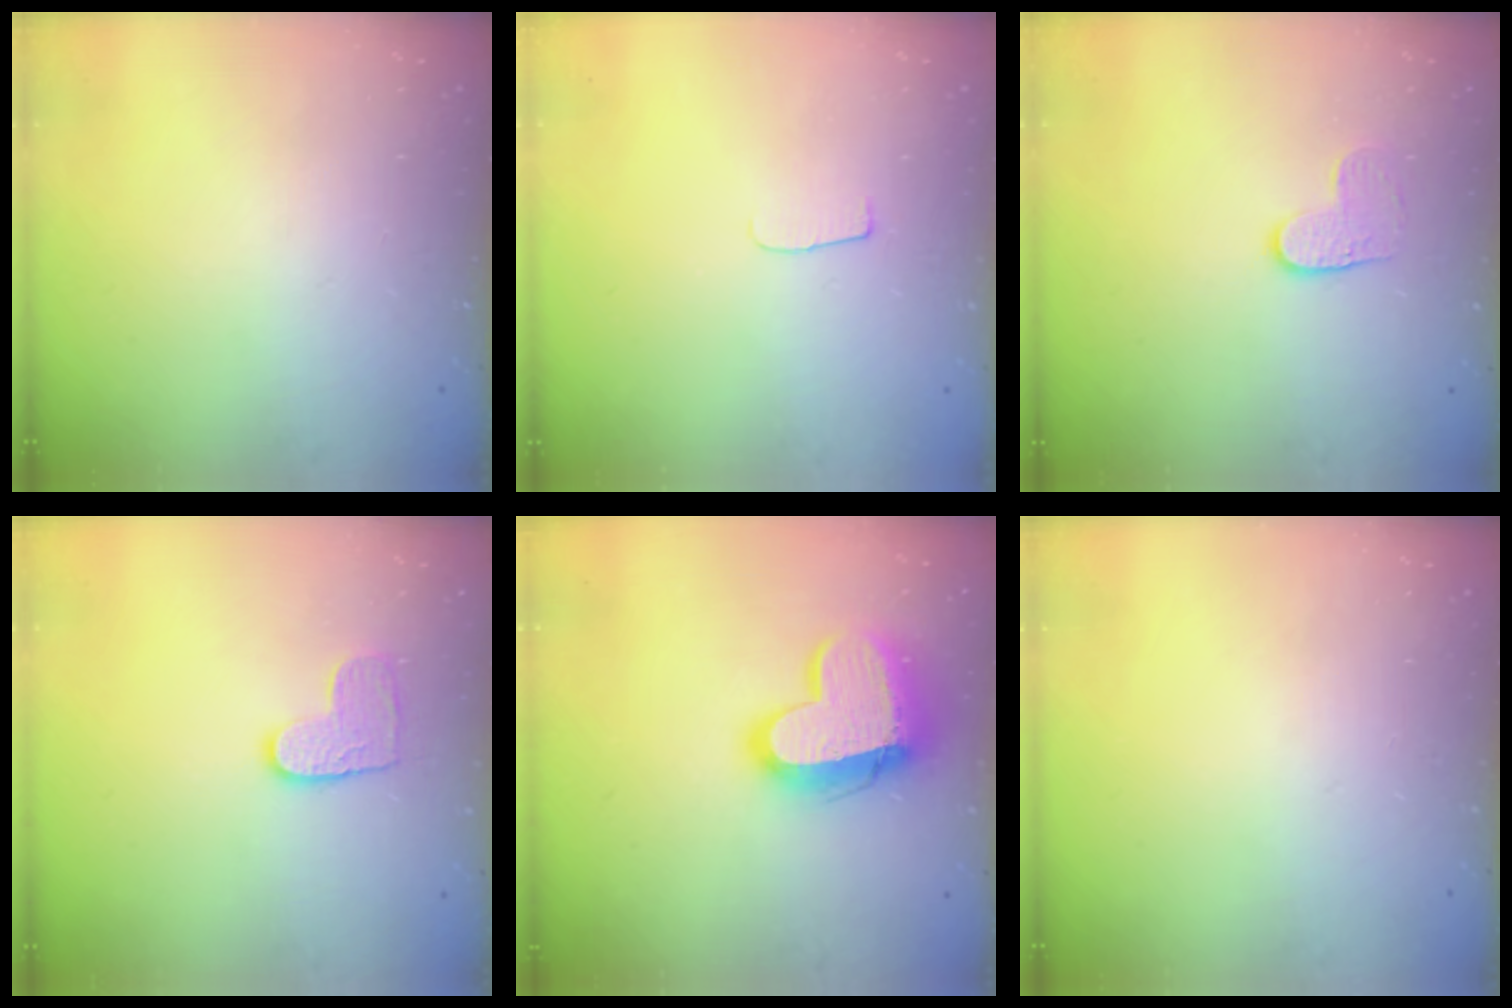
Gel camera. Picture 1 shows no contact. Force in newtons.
{"total": 4.5, "press": 4.4, "slide": 0.5}
{"total": 4.0, "press": 4.0, "slide": 0.4}
{"total": 8.2, "press": 8.2, "slide": 0.5}
{"total": 16.9, "press": 16.8, "slide": 1.5}
{"total": 0.0}